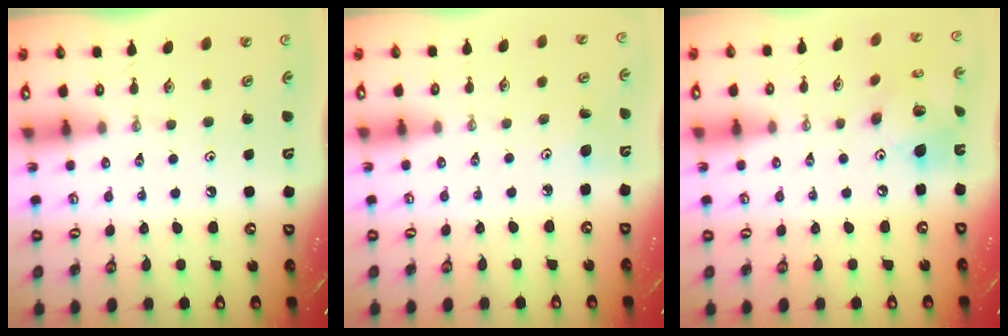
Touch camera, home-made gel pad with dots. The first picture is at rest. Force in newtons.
{"total": 4.7, "press": 4.6, "slide": 0.5}
{"total": 12.5, "press": 12.5, "slide": 0.5}